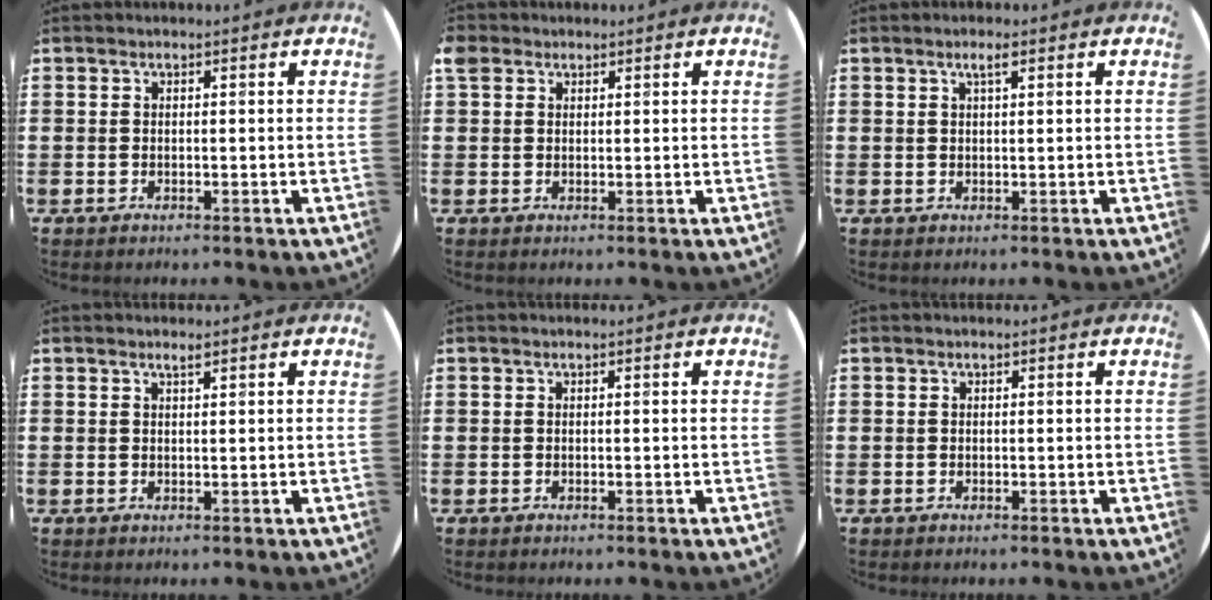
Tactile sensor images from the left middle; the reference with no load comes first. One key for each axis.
{"total": 1.7, "fx": 1.3, "fy": 1.1, "fz": 0.4, "tx": -0.004, "ty": 0.000, "tz": 0.024}
{"total": 1.6, "fx": 0.9, "fy": 0.2, "fz": 1.3, "tx": -0.026, "ty": 0.004, "tz": 0.015}
{"total": 1.1, "fx": 0.9, "fy": 0.0, "fz": 0.7, "tx": -0.014, "ty": -0.001, "tz": 0.016}
{"total": 0.0}
{"total": 0.0}